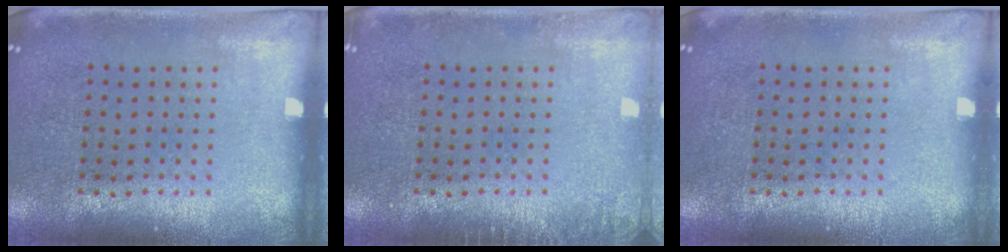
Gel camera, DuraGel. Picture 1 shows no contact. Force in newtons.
{"total": 1.1, "press": 1.1, "slide": 0.2}
{"total": 0.0}